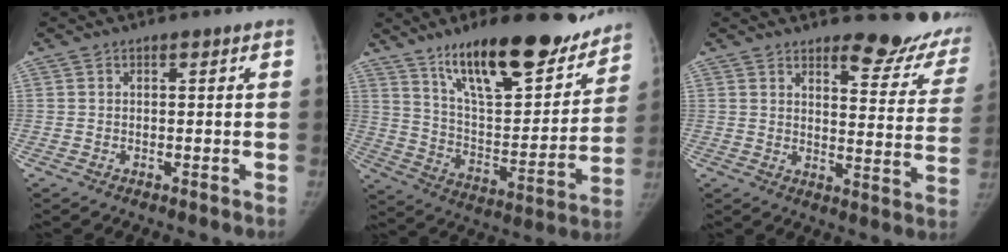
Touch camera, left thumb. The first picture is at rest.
{"total": 25.5, "force": [18.1, 8.7, 15.7], "torque": [-0.196, -0.083, 0.290]}
{"total": 14.5, "force": [12.2, 4.7, 6.1], "torque": [-0.023, -0.103, 0.134]}